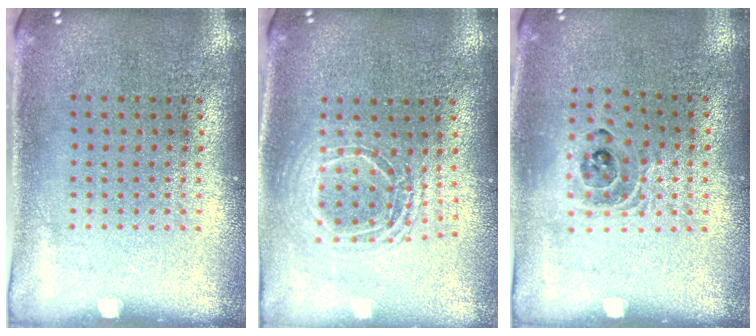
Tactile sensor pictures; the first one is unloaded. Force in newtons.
{"total": 1.6, "press": 1.3, "slide": 0.9}
{"total": 1.2, "press": 1.1, "slide": 0.6}